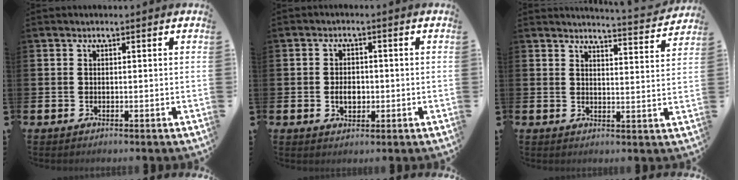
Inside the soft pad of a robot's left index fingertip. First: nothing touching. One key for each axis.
{"total": 3.1, "fx": -0.4, "fy": 2.2, "fz": 2.2, "tx": -0.019, "ty": -0.005, "tz": -0.013}
{"total": 4.2, "fx": 4.1, "fy": -0.4, "fz": 0.5, "tx": -0.004, "ty": -0.037, "tz": 0.068}